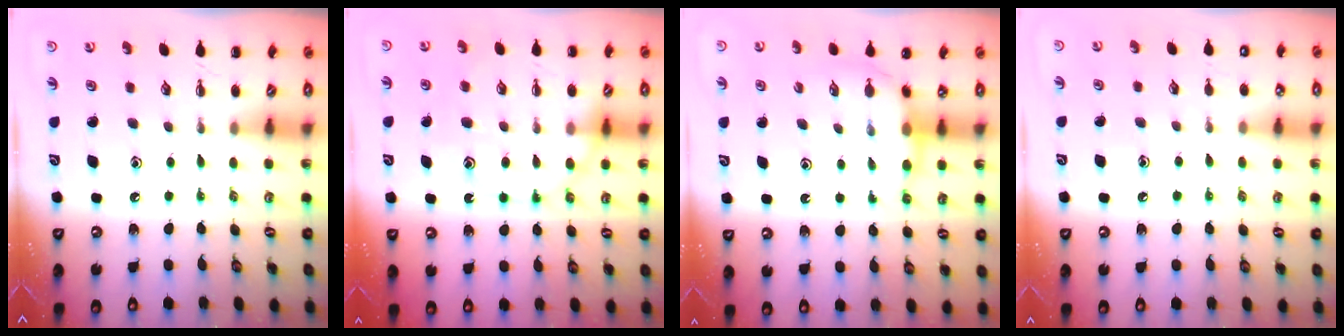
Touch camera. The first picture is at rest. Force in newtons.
{"total": 14.7, "press": 14.6, "slide": 2.2}
{"total": 7.3, "press": 7.3, "slide": 0.6}
{"total": 5.7, "press": 5.4, "slide": 1.6}